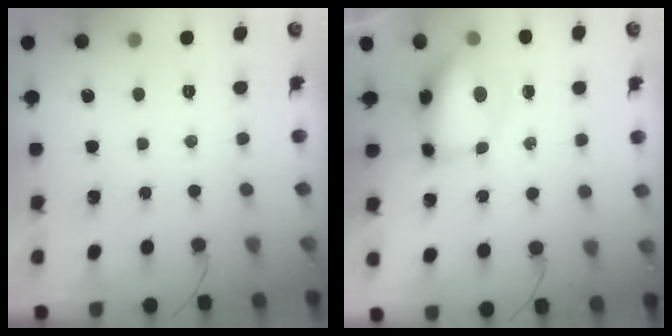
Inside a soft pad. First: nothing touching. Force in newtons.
{"total": 8.3, "press": 8.2, "slide": 1.2}